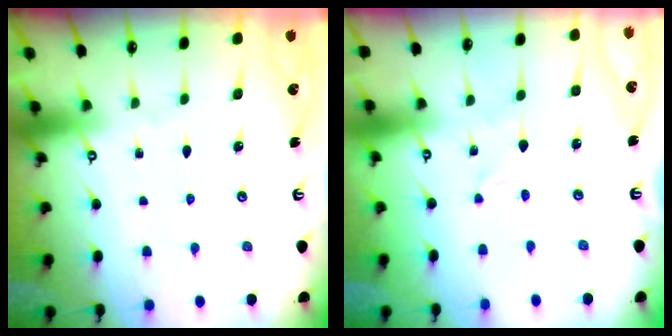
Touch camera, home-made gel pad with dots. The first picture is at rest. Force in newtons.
{"total": 0.0}